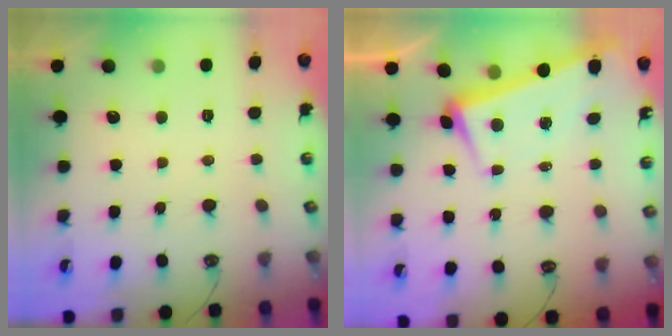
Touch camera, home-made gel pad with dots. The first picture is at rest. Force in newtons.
{"total": 2.4, "press": 1.6, "slide": 1.8}